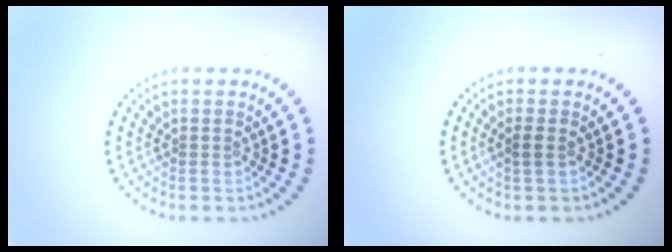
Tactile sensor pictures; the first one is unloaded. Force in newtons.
{"total": 0.8, "press": 0.7, "slide": 0.4}